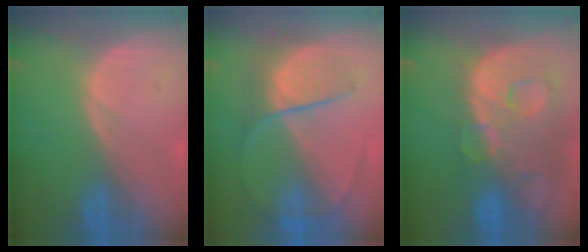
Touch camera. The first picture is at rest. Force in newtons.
{"total": 6.9, "press": 6.6, "slide": 1.7}
{"total": 13.7, "press": 11.2, "slide": 8.0}